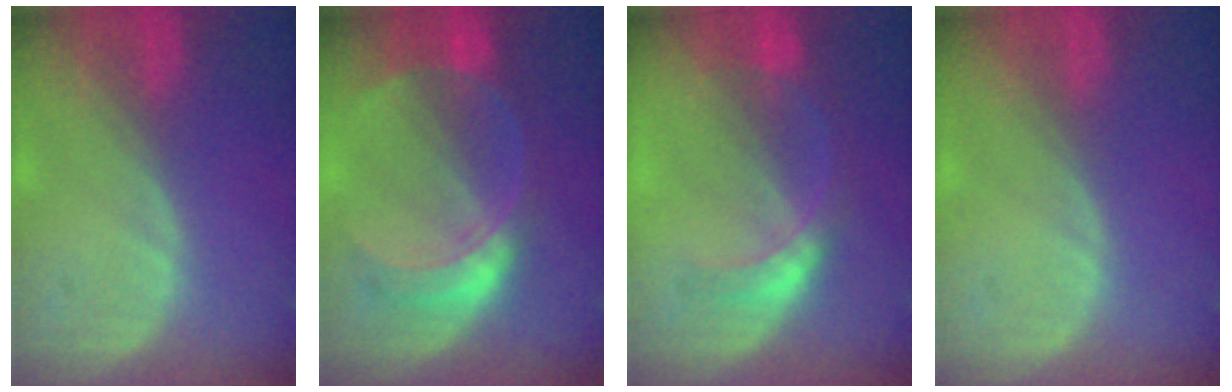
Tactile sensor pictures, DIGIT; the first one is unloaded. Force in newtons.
{"total": 7.6, "press": 6.7, "slide": 3.5}
{"total": 5.2, "press": 4.8, "slide": 1.9}
{"total": 0.0}